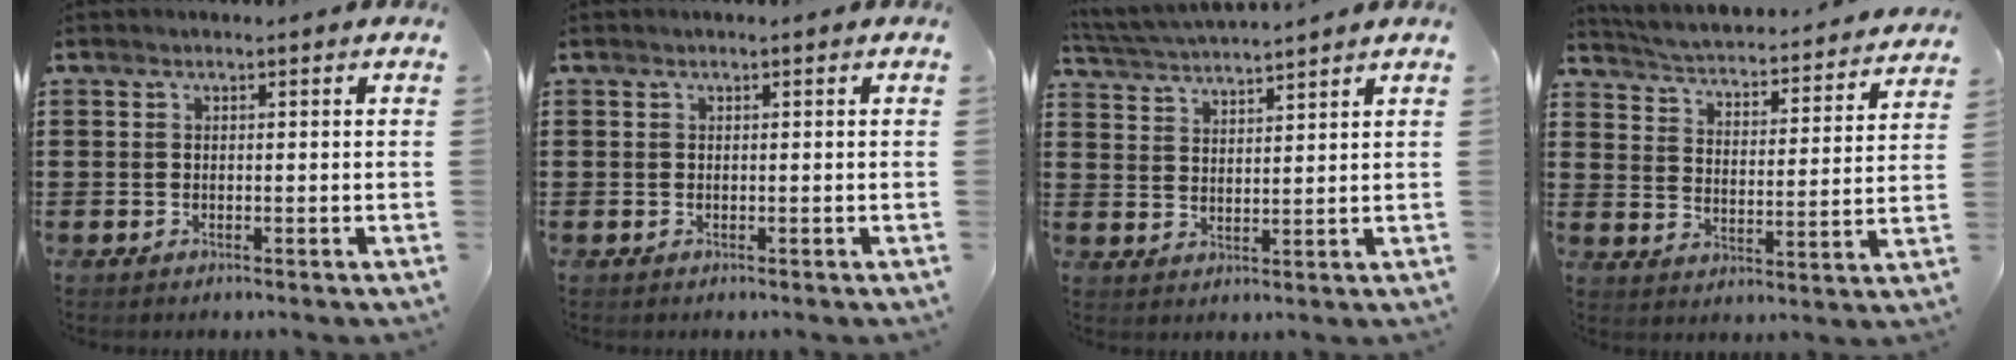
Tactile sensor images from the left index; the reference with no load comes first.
{"total": 0.0}
{"total": 4.1, "force": [4.0, -0.5, 0.5], "torque": [-0.025, -0.021, 0.071]}
{"total": 2.9, "force": [2.9, -0.3, 0.3], "torque": [-0.027, -0.034, 0.038]}